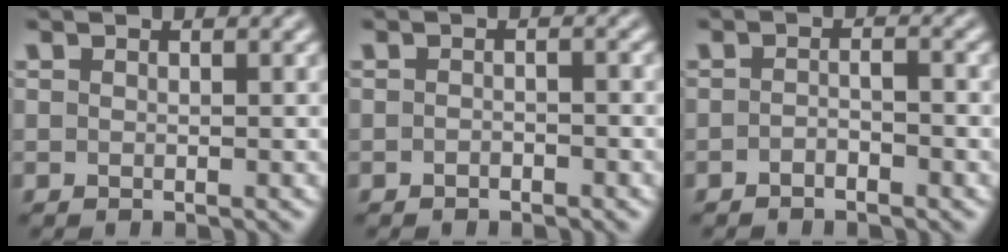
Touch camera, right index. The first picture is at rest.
{"total": 0.9, "force": [-0.9, -0.3, 0.1], "torque": [0.000, -0.001, -0.017]}
{"total": 1.5, "force": [-1.4, -0.2, 0.5], "torque": [0.000, -0.004, -0.026]}